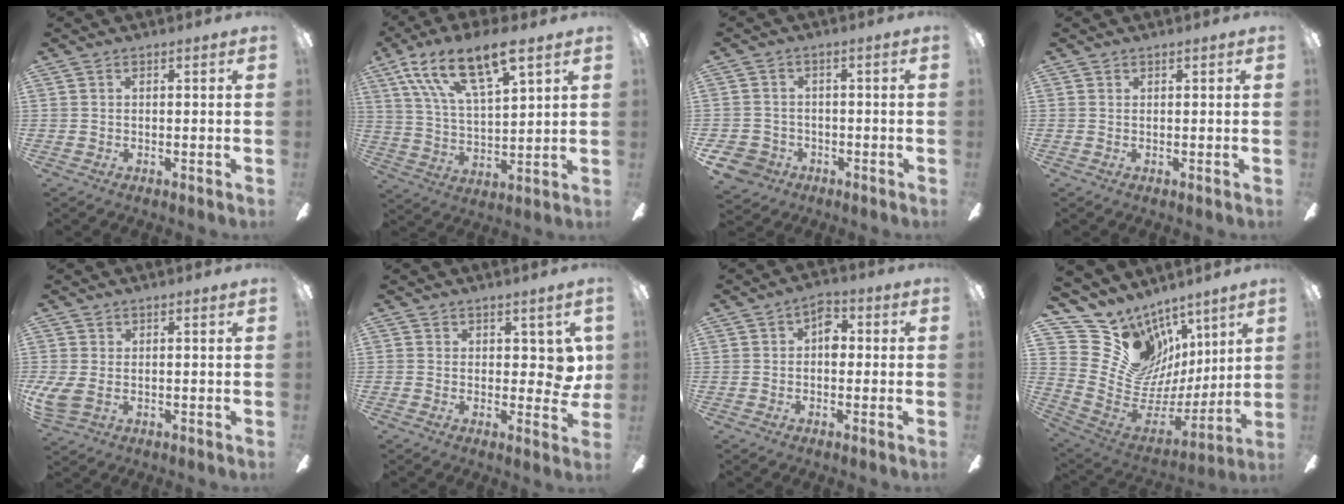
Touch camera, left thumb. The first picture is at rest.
{"total": 17.0, "force": [11.3, 5.5, 11.5], "torque": [-0.223, -0.048, 0.193]}
{"total": 5.9, "force": [-2.9, 4.9, 1.4], "torque": [-0.047, 0.020, -0.056]}
{"total": 0.0}
{"total": 4.6, "force": [0.6, 2.4, 3.9], "torque": [-0.081, -0.009, 0.011]}
{"total": 5.8, "force": [1.8, 3.6, 4.2], "torque": [-0.037, -0.006, 0.033]}
{"total": 5.1, "force": [0.9, 3.1, 4.0], "torque": [-0.046, 0.003, 0.008]}
{"total": 14.6, "force": [9.2, 11.0, 2.9], "torque": [-0.075, -0.090, 0.189]}